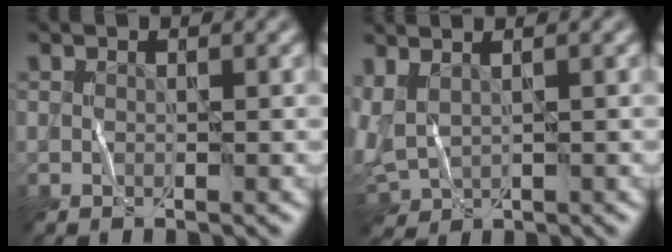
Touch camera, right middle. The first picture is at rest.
{"total": 3.4, "force": [0.5, 1.9, 2.7], "torque": [-0.081, 0.006, 0.011]}